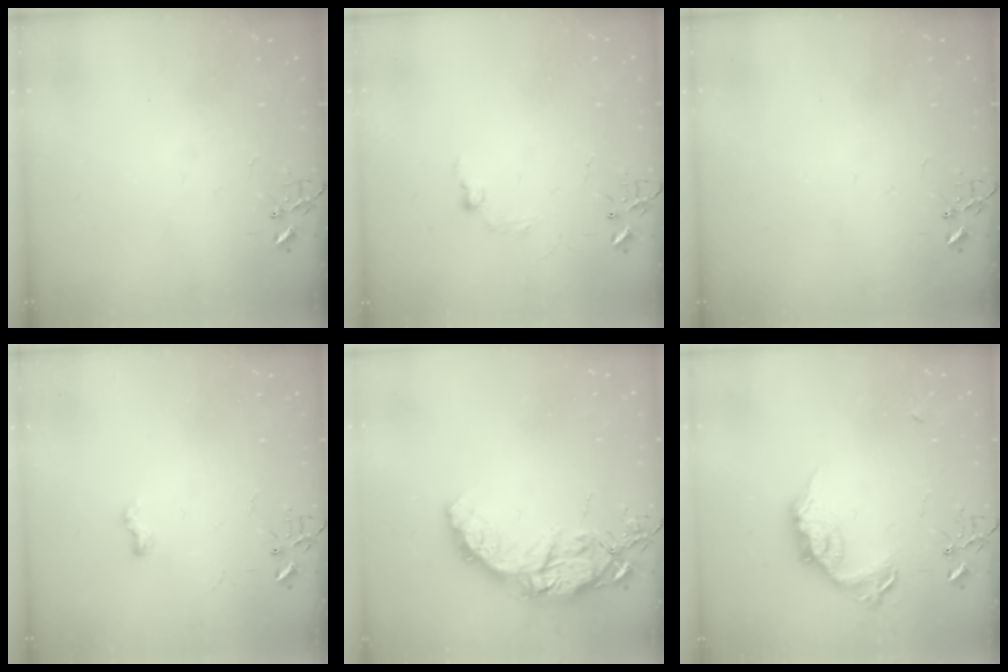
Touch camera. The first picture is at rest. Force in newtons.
{"total": 6.4, "press": 6.3, "slide": 0.9}
{"total": 0.0}
{"total": 6.0, "press": 6.0, "slide": 0.7}
{"total": 16.6, "press": 16.5, "slide": 1.3}
{"total": 15.0, "press": 15.0, "slide": 0.7}